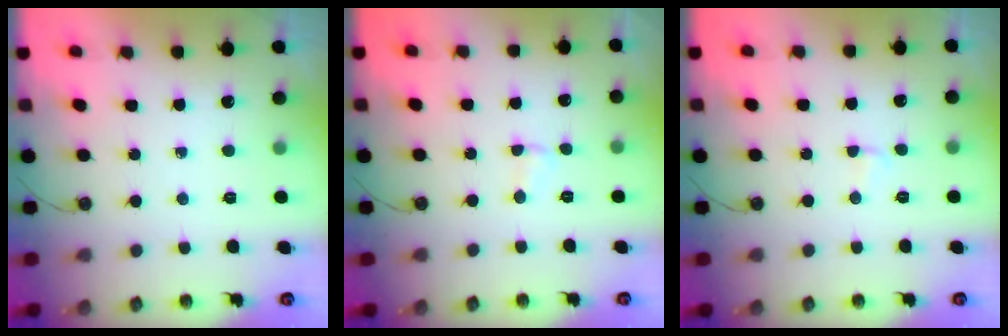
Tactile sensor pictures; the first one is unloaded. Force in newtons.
{"total": 1.8, "press": 1.7, "slide": 0.4}
{"total": 4.1, "press": 2.8, "slide": 3.0}